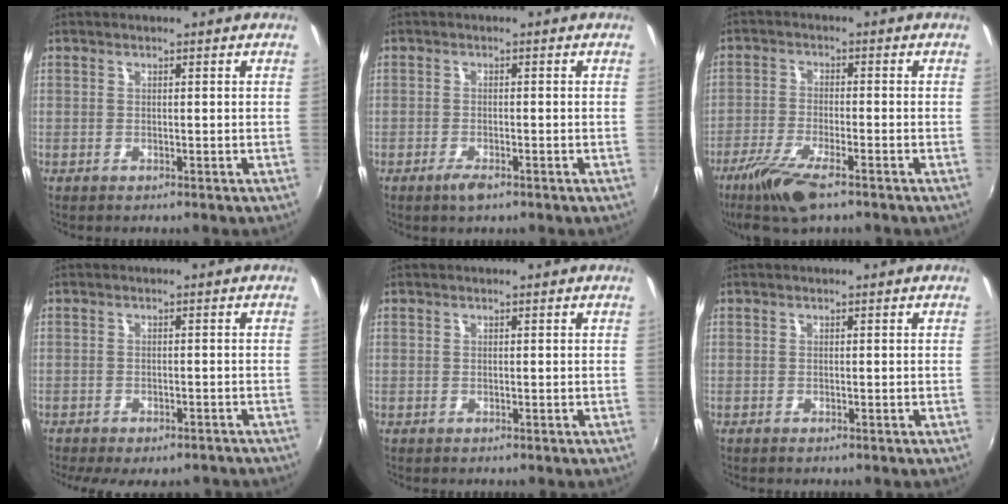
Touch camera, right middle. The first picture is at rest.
{"total": 2.7, "force": [-1.8, 0.8, 1.8], "torque": [-0.042, -0.006, -0.036]}
{"total": 9.9, "force": [-6.6, 2.4, 6.9], "torque": [-0.160, -0.030, -0.127]}
{"total": 9.0, "force": [-7.1, 3.3, 4.4], "torque": [-0.100, -0.028, -0.095]}
{"total": 0.0}
{"total": 0.0}